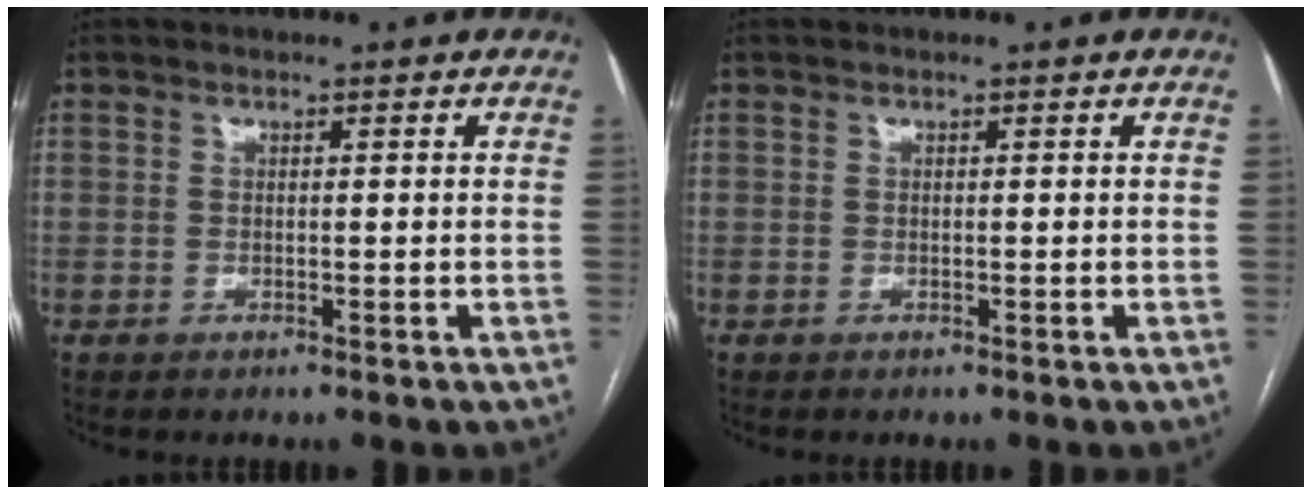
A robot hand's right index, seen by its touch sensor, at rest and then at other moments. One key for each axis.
{"total": 0.0}